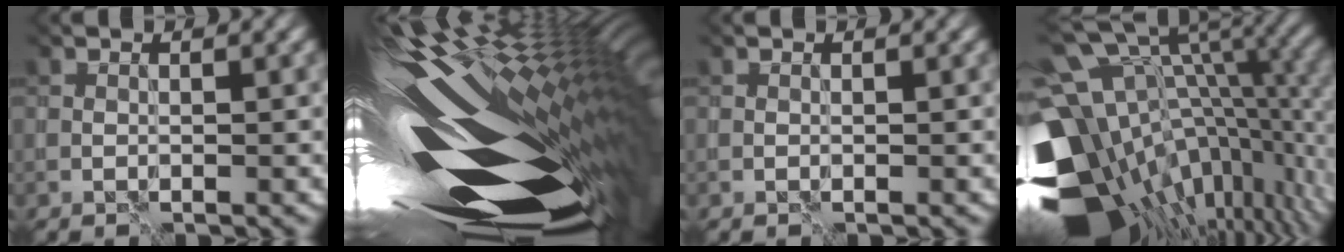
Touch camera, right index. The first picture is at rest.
{"total": 19.9, "force": [-1.7, 7.5, 18.3], "torque": [-0.282, -0.002, 0.017]}
{"total": 0.0}
{"total": 17.9, "force": [-4.6, 11.3, 13.1], "torque": [-0.238, 0.006, -0.049]}